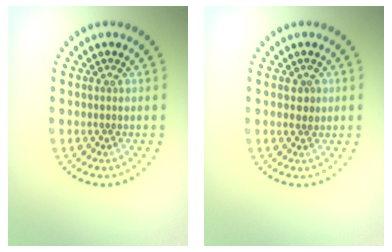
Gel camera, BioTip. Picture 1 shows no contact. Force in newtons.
{"total": 1.1, "press": 1.1, "slide": 0.2}